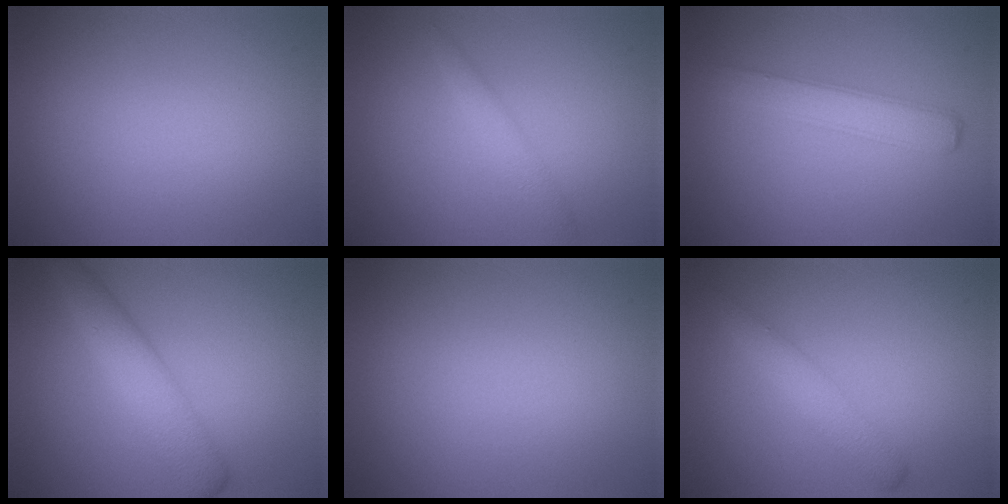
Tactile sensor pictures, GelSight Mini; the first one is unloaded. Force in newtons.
{"total": 1.5, "press": 1.5, "slide": 0.0}
{"total": 2.9, "press": 2.9, "slide": 0.1}
{"total": 4.1, "press": 4.1, "slide": 0.2}
{"total": 0.0}
{"total": 2.3, "press": 2.3, "slide": 0.2}